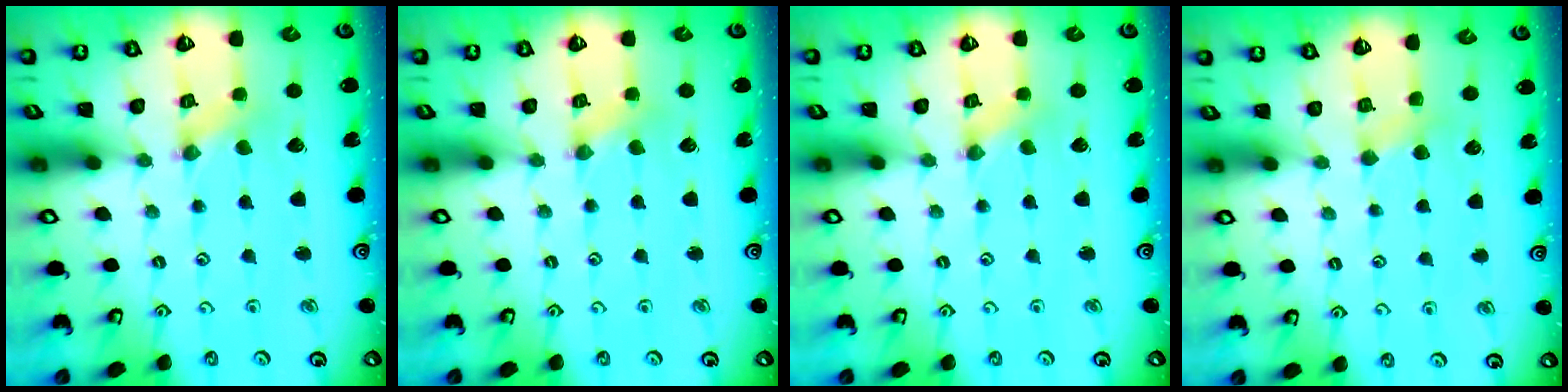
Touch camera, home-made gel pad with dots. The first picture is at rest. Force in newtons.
{"total": 0.7, "press": 0.7, "slide": 0.2}
{"total": 0.0}
{"total": 3.5, "press": 3.5, "slide": 0.5}